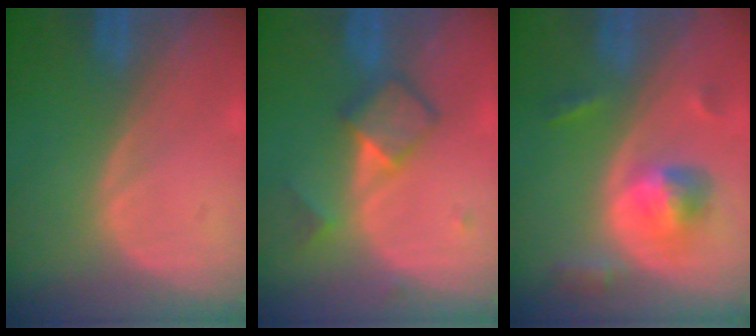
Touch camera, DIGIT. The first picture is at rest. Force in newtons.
{"total": 4.9, "press": 4.7, "slide": 1.3}
{"total": 5.5, "press": 5.3, "slide": 1.7}